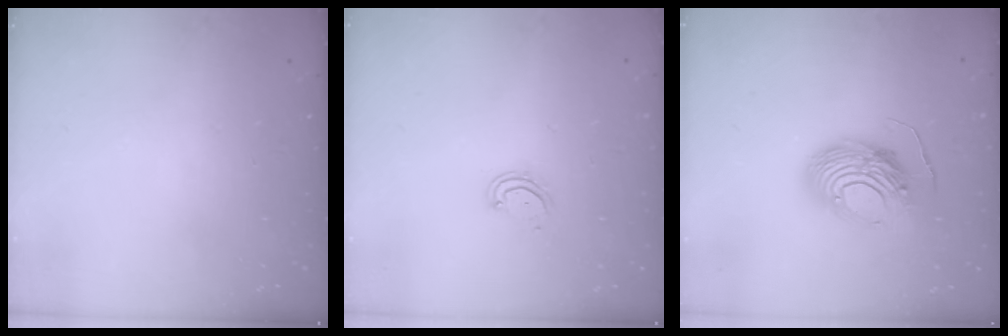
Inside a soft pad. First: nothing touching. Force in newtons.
{"total": 3.8, "press": 3.8, "slide": 0.4}
{"total": 12.4, "press": 12.3, "slide": 1.1}